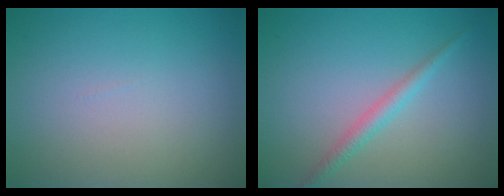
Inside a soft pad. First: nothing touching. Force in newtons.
{"total": 1.8, "press": 1.8, "slide": 0.0}